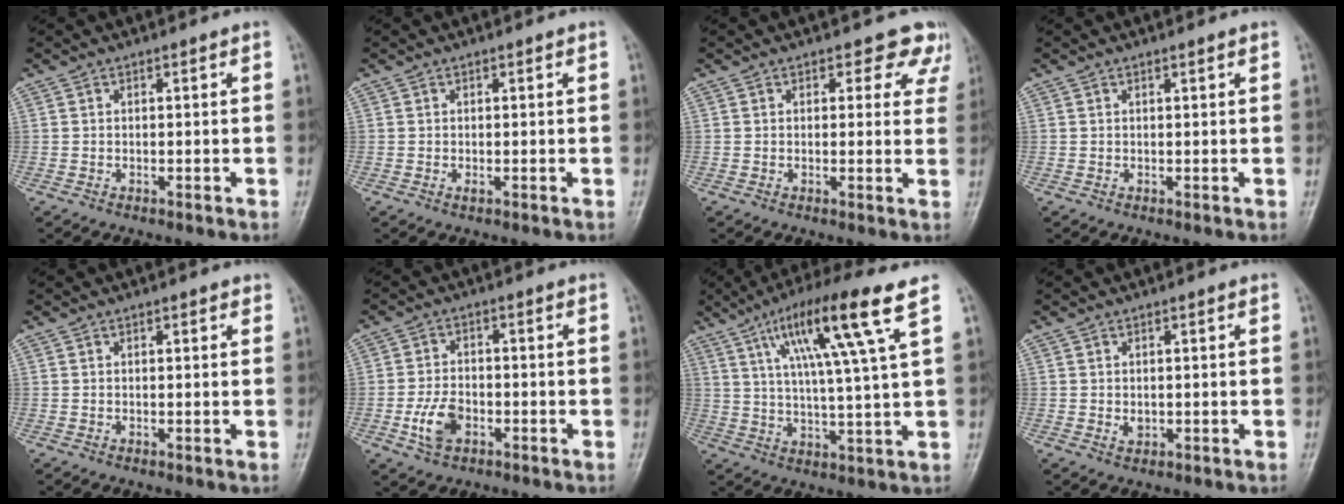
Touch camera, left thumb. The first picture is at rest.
{"total": 0.7, "force": [0.1, 0.4, 0.6], "torque": [-0.009, -0.002, 0.002]}
{"total": 6.1, "force": [4.6, 3.5, 1.8], "torque": [0.023, -0.021, 0.036]}
{"total": 0.7, "force": [0.5, 0.1, 0.4], "torque": [-0.008, -0.002, 0.008]}
{"total": 1.2, "force": [0.8, 0.5, 0.8], "torque": [-0.008, -0.002, 0.008]}
{"total": 6.1, "force": [-2.2, 3.9, 4.2], "torque": [-0.079, 0.009, -0.042]}
{"total": 15.8, "force": [7.3, 0.7, 14.0], "torque": [-0.245, -0.013, 0.123]}
{"total": 1.5, "force": [0.1, 1.1, 1.0], "torque": [-0.013, -0.002, 0.006]}